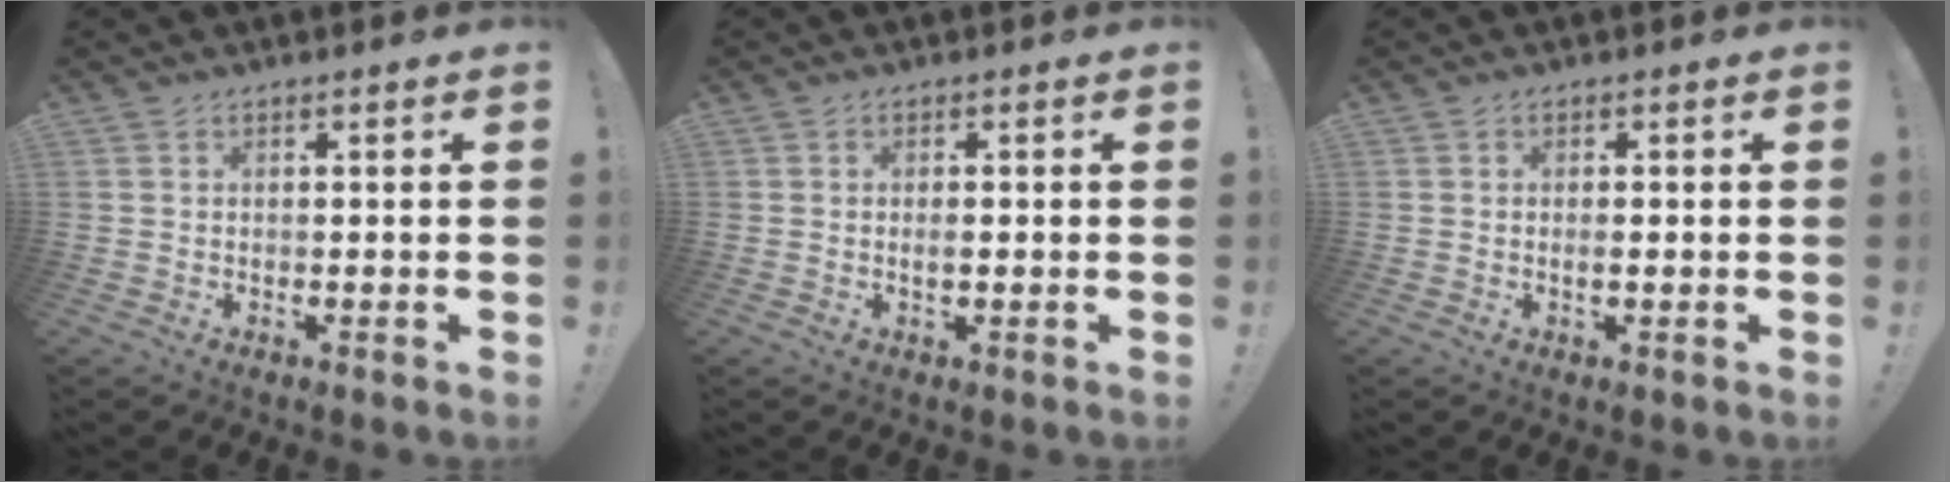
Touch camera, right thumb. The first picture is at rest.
{"total": 1.6, "force": [-0.3, 0.4, 1.5], "torque": [-0.020, -0.002, -0.007]}
{"total": 1.6, "force": [-0.3, 0.2, 1.6], "torque": [-0.020, -0.003, -0.007]}